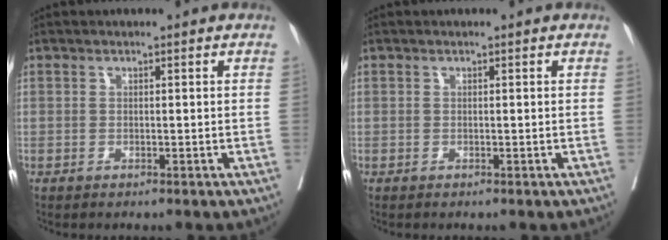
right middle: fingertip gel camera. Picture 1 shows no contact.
{"total": 0.0}